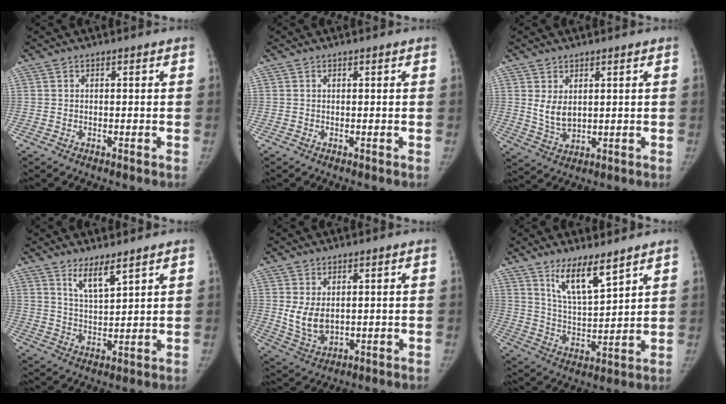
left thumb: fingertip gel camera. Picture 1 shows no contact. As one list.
[{"total": 0.0}, {"total": 4.8, "force": [1.5, 2.9, 3.6], "torque": [-0.056, -0.019, 0.040]}, {"total": 5.6, "force": [4.1, 1.2, 3.7], "torque": [-0.062, -0.038, 0.078]}, {"total": 6.3, "force": [1.0, 4.1, 4.7], "torque": [-0.079, -0.016, 0.035]}, {"total": 9.9, "force": [7.0, 2.4, 6.6], "torque": [-0.108, -0.058, 0.139]}]